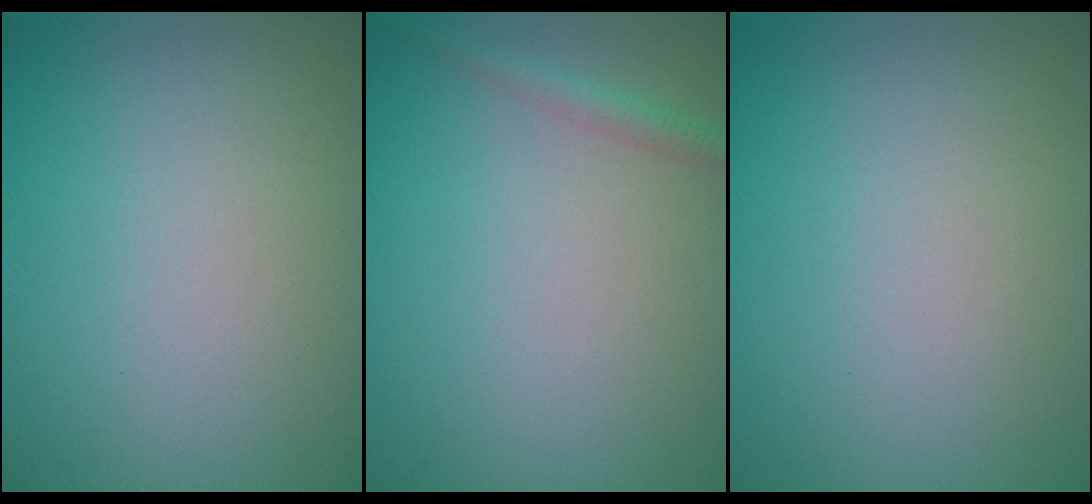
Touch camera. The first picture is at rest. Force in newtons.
{"total": 1.3, "press": 1.3, "slide": 0.1}
{"total": 0.0}